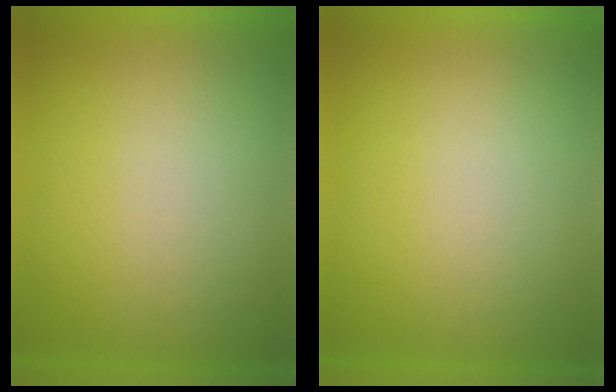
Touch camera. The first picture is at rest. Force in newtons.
{"total": 0.0}